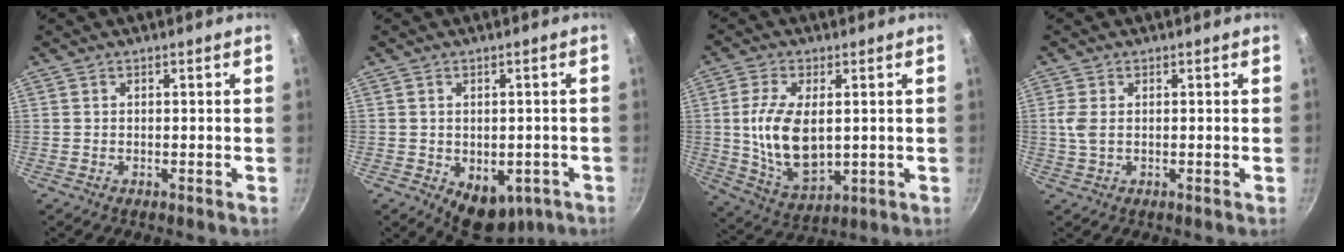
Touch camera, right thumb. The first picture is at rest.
{"total": 8.8, "force": [-2.8, 5.8, 6.0], "torque": [-0.045, 0.000, -0.021]}
{"total": 13.5, "force": [1.1, 7.3, 11.3], "torque": [-0.205, -0.011, 0.033]}
{"total": 3.7, "force": [0.6, 1.8, 3.2], "torque": [-0.075, 0.001, 0.014]}